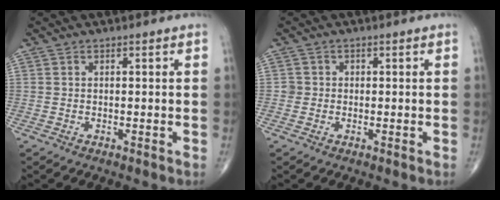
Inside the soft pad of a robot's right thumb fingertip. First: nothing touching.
{"total": 1.4, "force": [-0.1, 1.4, 0.0], "torque": [0.011, 0.006, -0.006]}